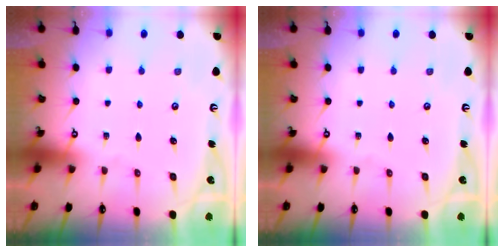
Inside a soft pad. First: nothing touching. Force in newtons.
{"total": 0.0}